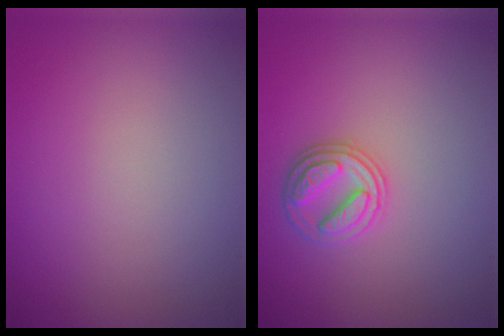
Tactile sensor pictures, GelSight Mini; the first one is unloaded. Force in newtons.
{"total": 2.9, "press": 2.8, "slide": 0.7}